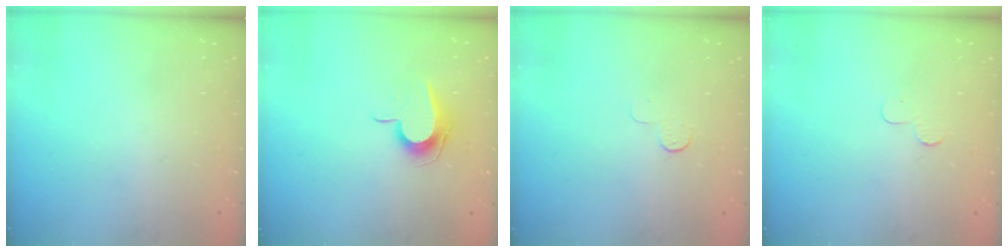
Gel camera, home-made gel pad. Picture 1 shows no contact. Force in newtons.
{"total": 8.4, "press": 8.3, "slide": 0.7}
{"total": 3.9, "press": 3.8, "slide": 0.4}
{"total": 3.7, "press": 3.7, "slide": 0.4}